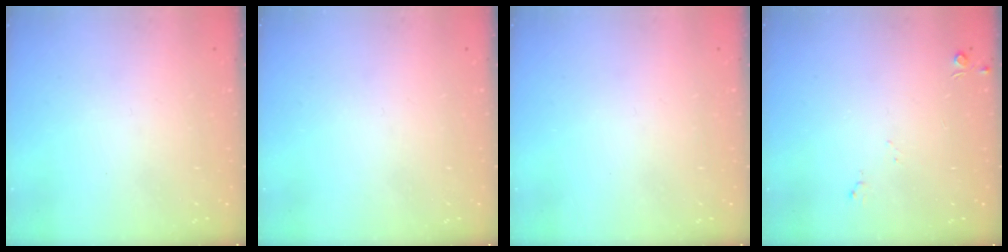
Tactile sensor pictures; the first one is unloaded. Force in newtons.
{"total": 0.0}
{"total": 0.0}
{"total": 4.9, "press": 4.8, "slide": 0.7}